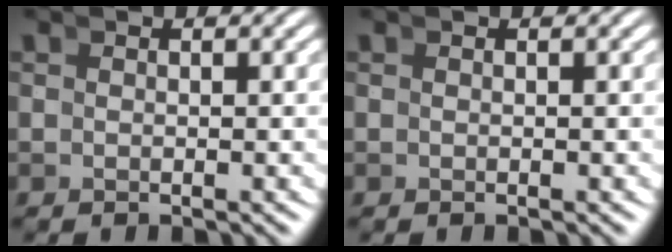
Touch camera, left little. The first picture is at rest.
{"total": 0.0}